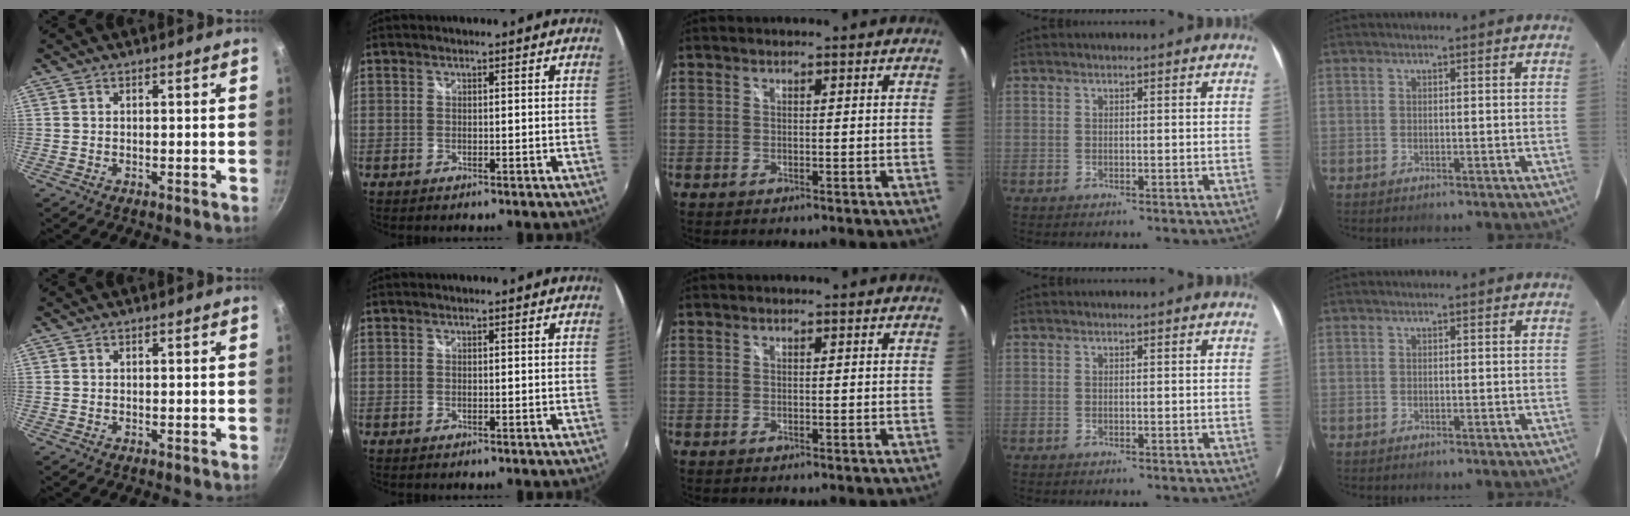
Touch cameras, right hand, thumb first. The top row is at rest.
{}